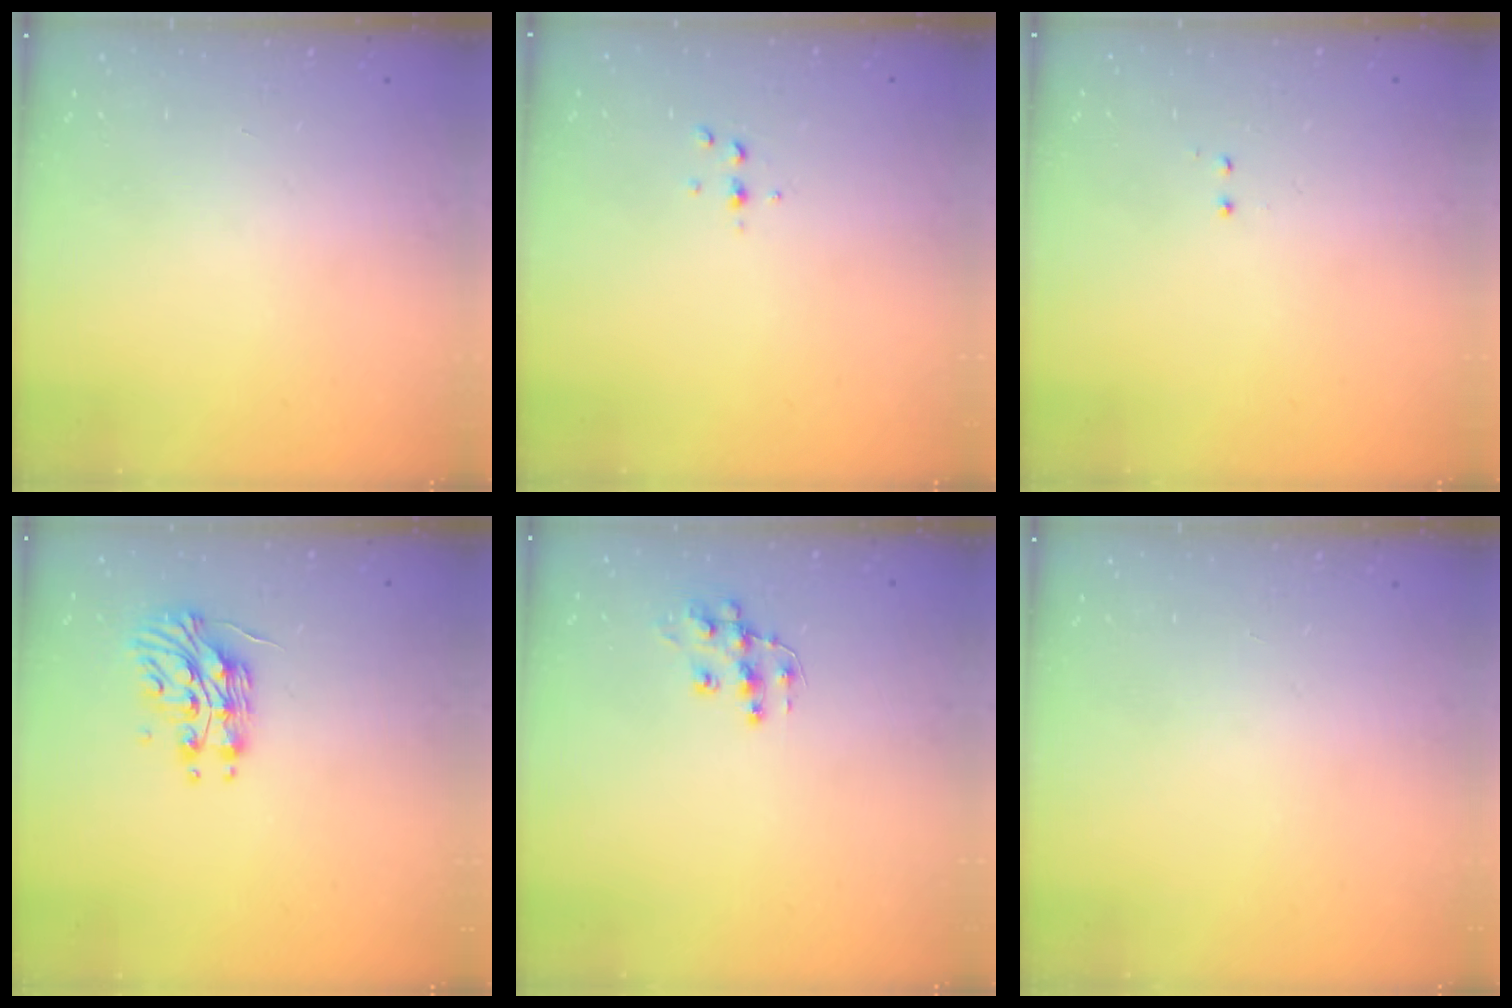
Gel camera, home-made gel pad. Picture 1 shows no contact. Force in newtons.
{"total": 2.5, "press": 2.4, "slide": 0.2}
{"total": 0.5, "press": 0.5, "slide": 0.3}
{"total": 11.0, "press": 11.0, "slide": 0.9}
{"total": 9.8, "press": 9.7, "slide": 0.5}
{"total": 0.0}